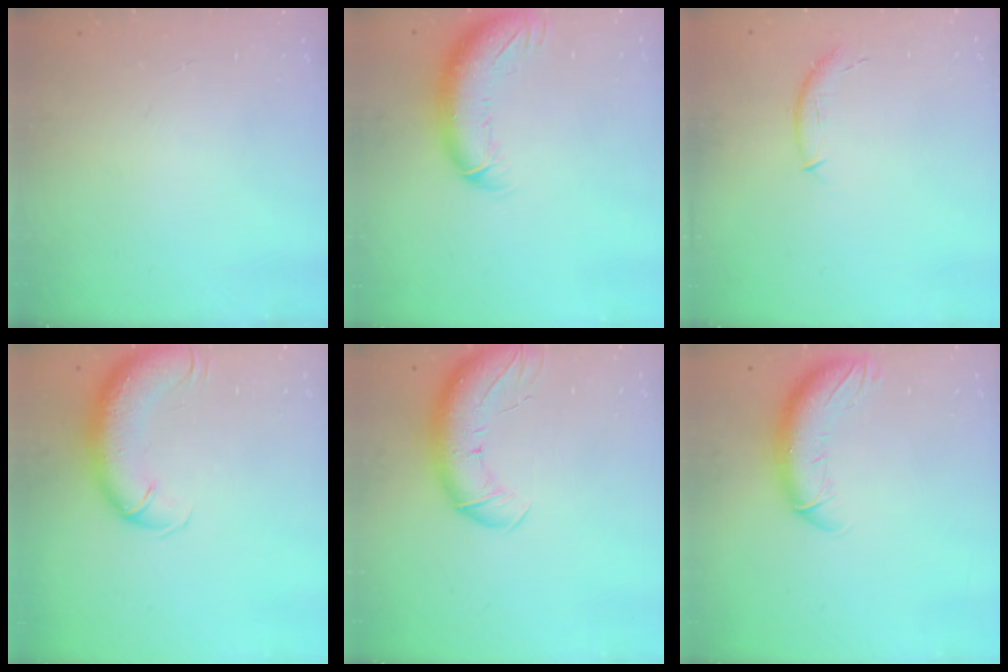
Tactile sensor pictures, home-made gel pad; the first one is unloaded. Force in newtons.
{"total": 12.4, "press": 12.1, "slide": 2.9}
{"total": 6.6, "press": 6.6, "slide": 1.0}
{"total": 11.6, "press": 11.2, "slide": 2.8}
{"total": 12.8, "press": 12.5, "slide": 3.1}
{"total": 11.5, "press": 11.3, "slide": 2.4}